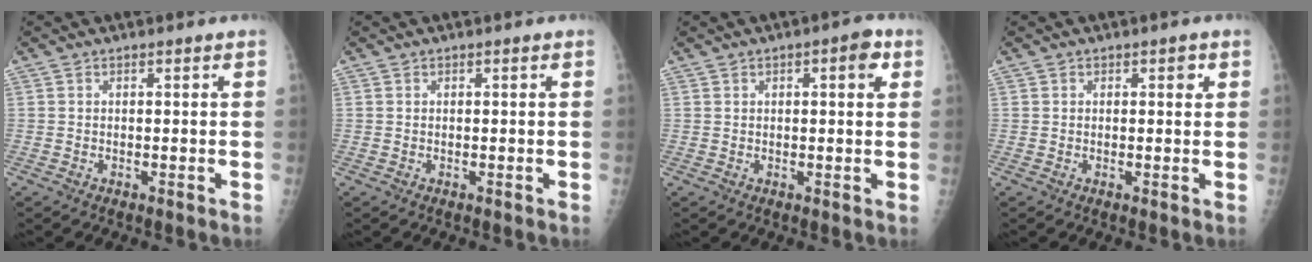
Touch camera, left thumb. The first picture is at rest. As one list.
[{"total": 0.0}, {"total": 4.1, "force": [1.5, 1.6, 3.4], "torque": [-0.033, 0.002, 0.015]}, {"total": 1.6, "force": [0.6, 1.1, 0.9], "torque": [0.003, 0.000, 0.005]}]